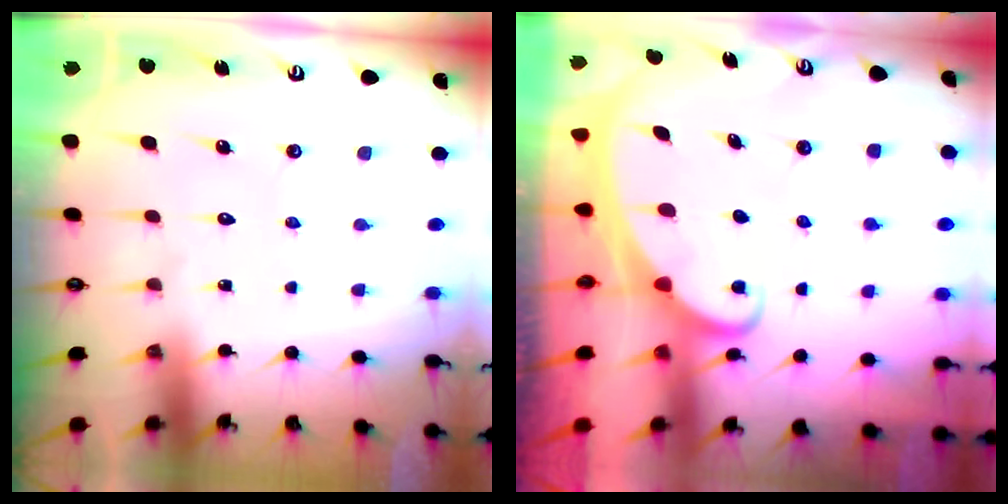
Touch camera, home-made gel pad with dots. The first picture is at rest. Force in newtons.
{"total": 2.0, "press": 2.0, "slide": 0.3}